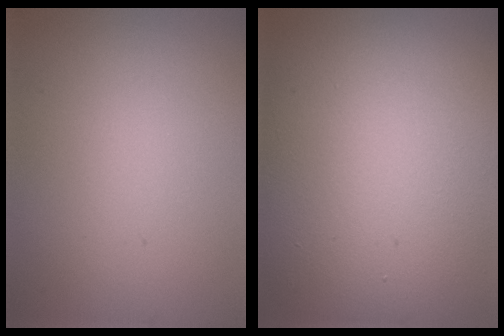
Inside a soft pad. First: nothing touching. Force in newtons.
{"total": 17.3, "press": 17.3, "slide": 1.2}